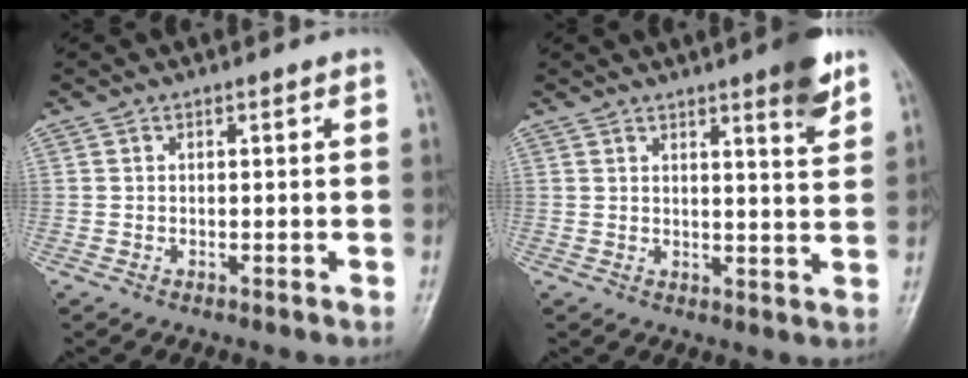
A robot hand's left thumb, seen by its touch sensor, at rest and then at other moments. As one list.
[{"total": 6.6, "force": [4.3, 0.8, 5.0], "torque": [-0.060, -0.026, 0.055]}]